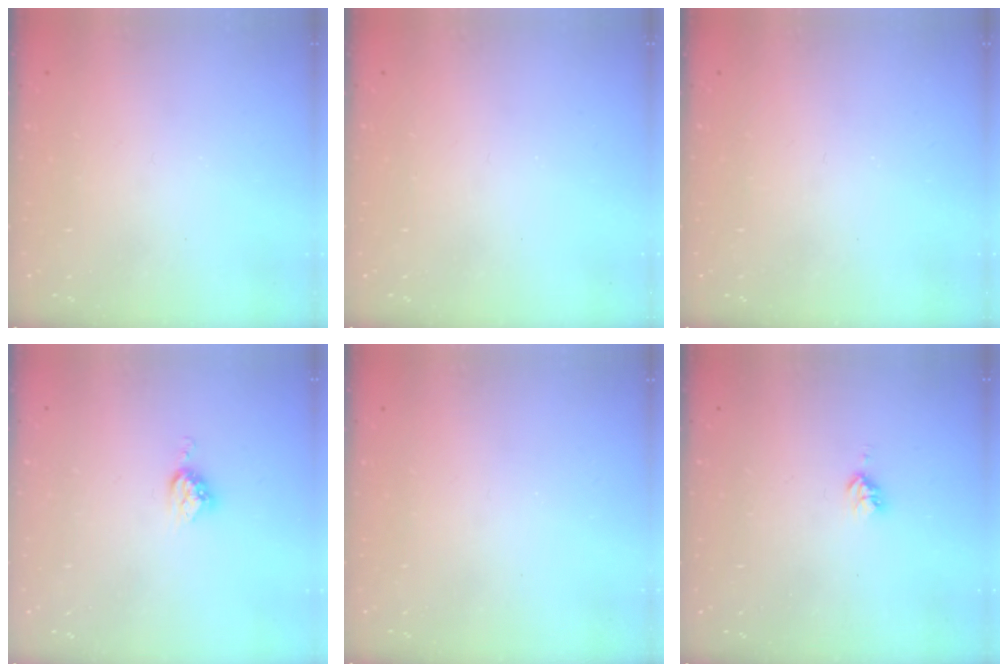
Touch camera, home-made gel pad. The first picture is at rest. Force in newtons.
{"total": 0.0}
{"total": 0.0}
{"total": 5.8, "press": 5.8, "slide": 0.3}
{"total": 0.0}
{"total": 3.7, "press": 3.7, "slide": 0.5}